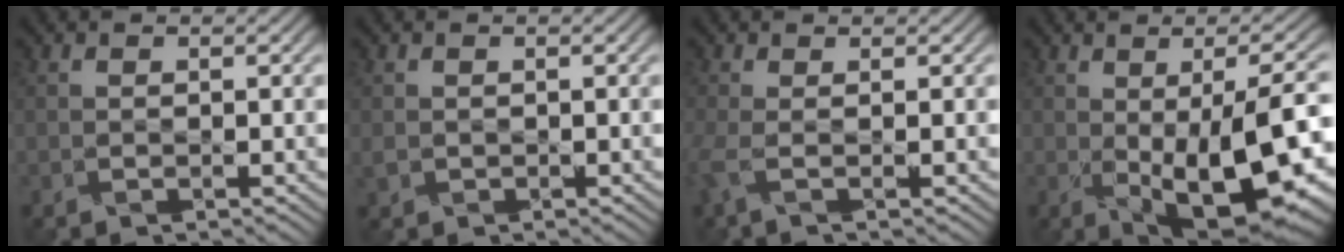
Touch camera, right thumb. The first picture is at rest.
{"total": 0.8, "force": [0.2, 0.8, -0.2], "torque": [0.002, -0.006, 0.004]}
{"total": 2.4, "force": [-0.6, 0.2, 2.3], "torque": [-0.060, -0.002, -0.018]}
{"total": 14.2, "force": [-3.2, 6.4, 12.2], "torque": [-0.175, -0.037, -0.026]}